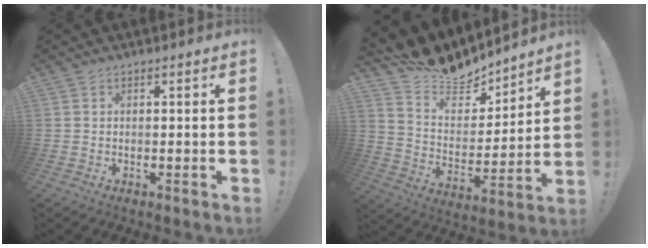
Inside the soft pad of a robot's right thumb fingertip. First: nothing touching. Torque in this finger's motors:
{"motor_torque": [-0.23, 0.59, 0.24, 0.33, 0.00]}